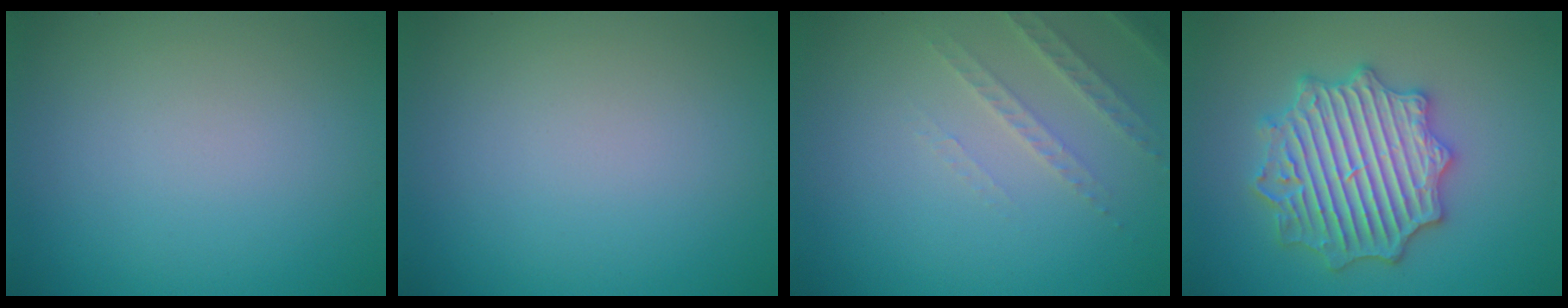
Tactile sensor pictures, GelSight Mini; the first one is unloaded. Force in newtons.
{"total": 0.0}
{"total": 2.2, "press": 2.1, "slide": 0.7}
{"total": 6.7, "press": 6.6, "slide": 1.2}